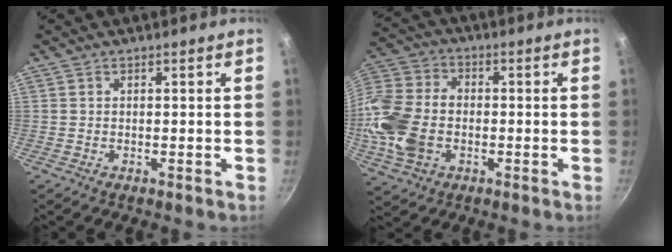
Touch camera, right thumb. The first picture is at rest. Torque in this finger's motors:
{"motor_torque": [1.61, 2.89, 1.68, -0.77, 0.25]}